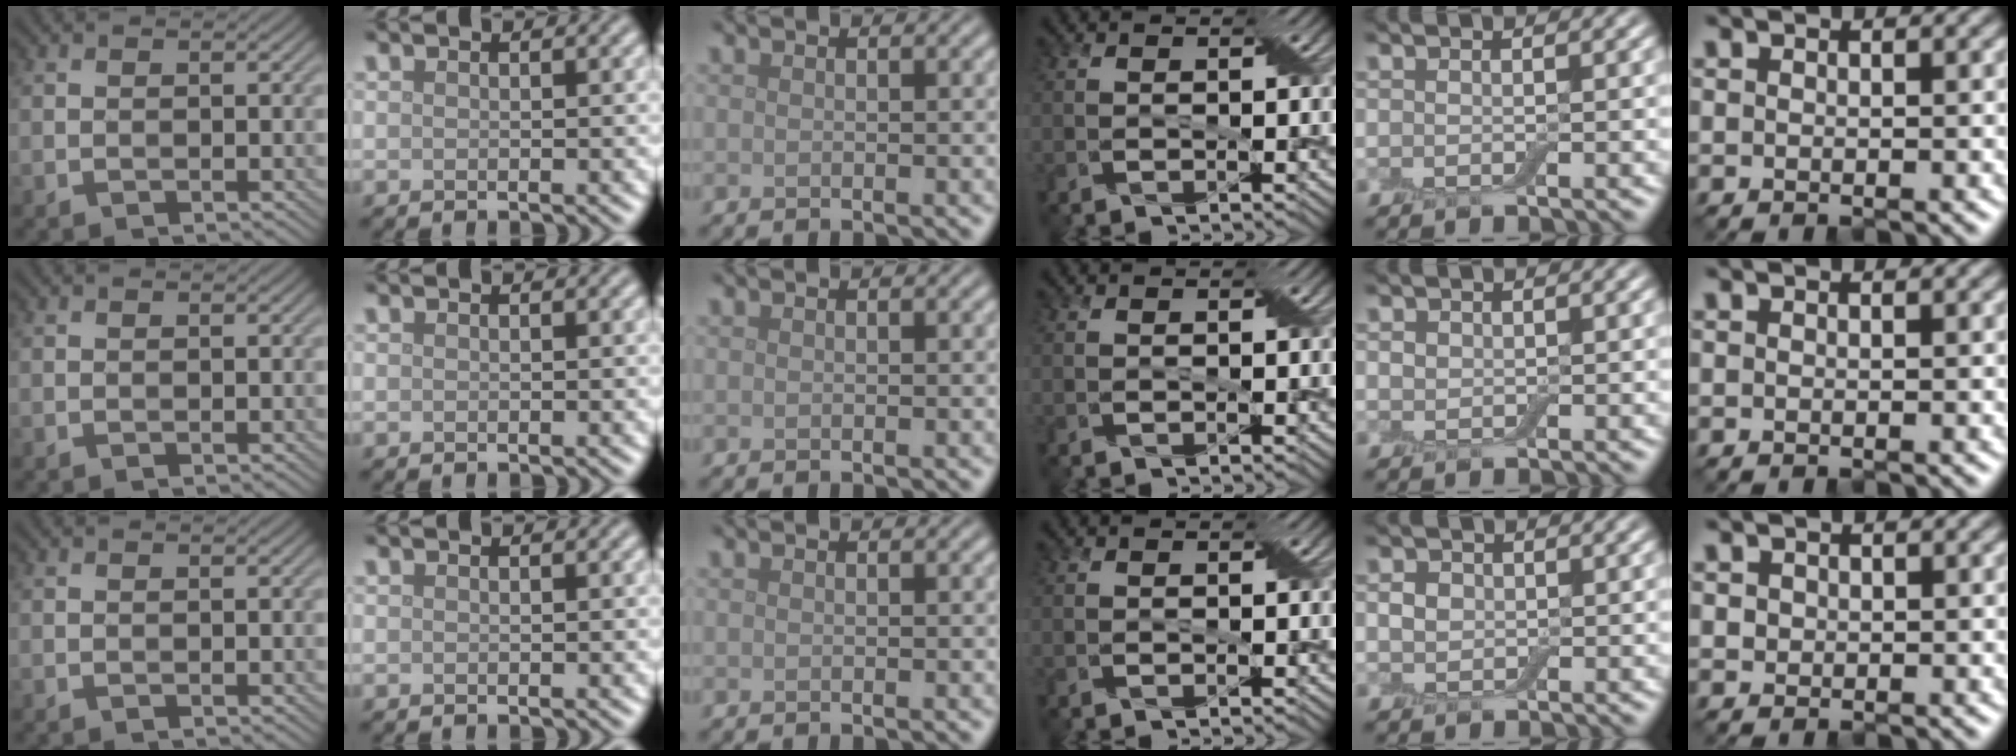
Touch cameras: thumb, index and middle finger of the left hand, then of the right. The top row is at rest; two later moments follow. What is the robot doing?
{"motion": "press", "object": "electronic device side button"}